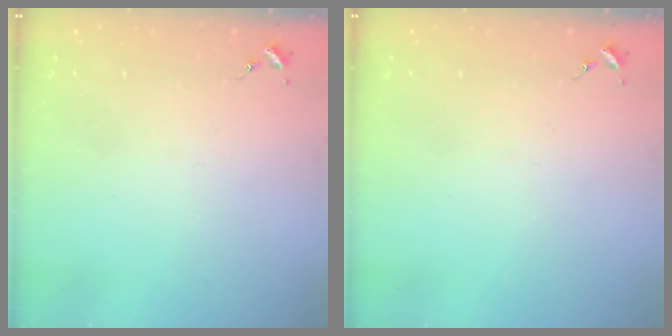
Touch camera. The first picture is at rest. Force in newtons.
{"total": 0.0}